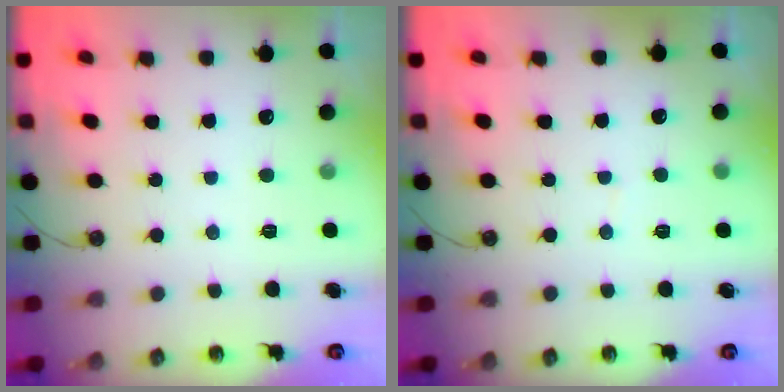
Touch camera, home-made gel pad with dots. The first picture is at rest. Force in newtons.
{"total": 2.3, "press": 2.3, "slide": 0.3}